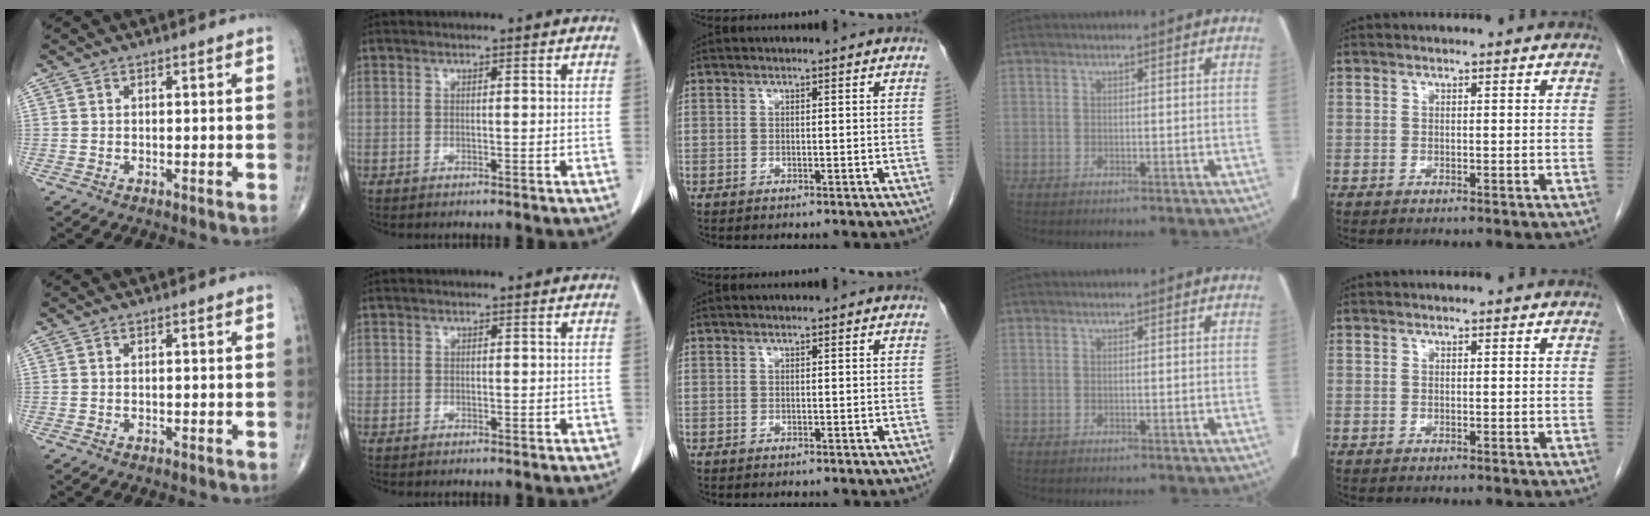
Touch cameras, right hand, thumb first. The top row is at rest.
{"thumb": {"total": 0.5, "force": [0.0, 0.2, 0.5], "torque": [-0.010, 0.000, 0.001]}, "index": {"total": 1.2, "force": [-0.2, 1.1, 0.5], "torque": [0.001, 0.009, 0.003]}}